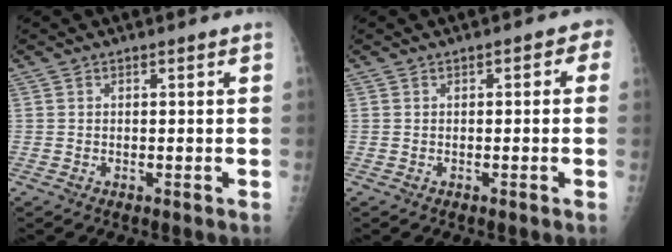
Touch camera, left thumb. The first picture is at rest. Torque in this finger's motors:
{"motor_torque": [-0.43, 0.01, -0.09, -0.06, 0.06]}